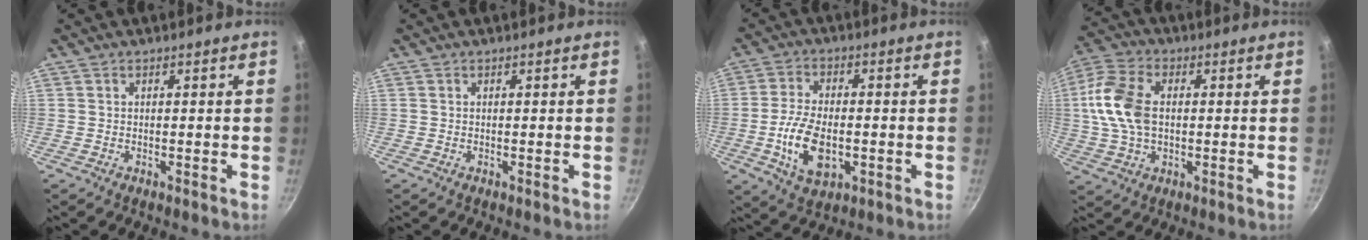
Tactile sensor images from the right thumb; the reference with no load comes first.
{"total": 0.0}
{"total": 11.0, "force": [-2.3, 6.2, 8.8], "torque": [-0.165, 0.009, -0.039]}
{"total": 12.5, "force": [0.7, 8.0, 9.5], "torque": [-0.188, 0.018, 0.003]}